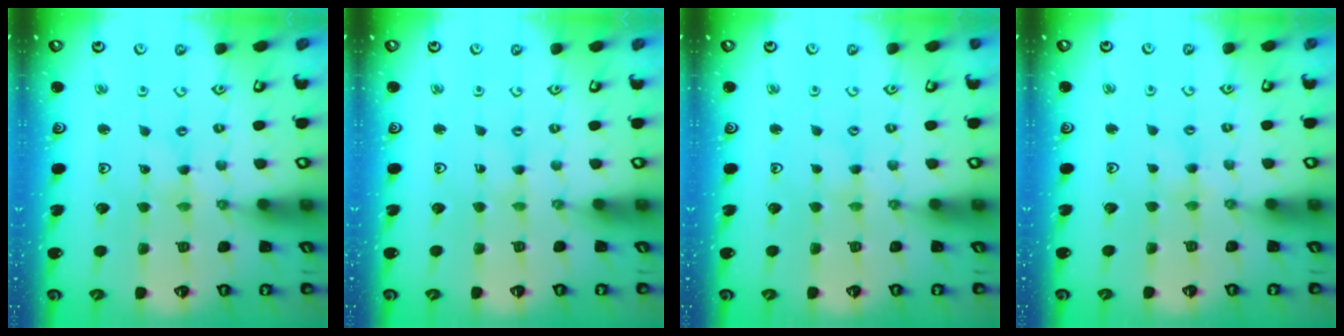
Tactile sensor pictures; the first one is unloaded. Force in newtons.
{"total": 0.0}
{"total": 1.3, "press": 1.3, "slide": 0.2}
{"total": 2.0, "press": 1.9, "slide": 0.3}